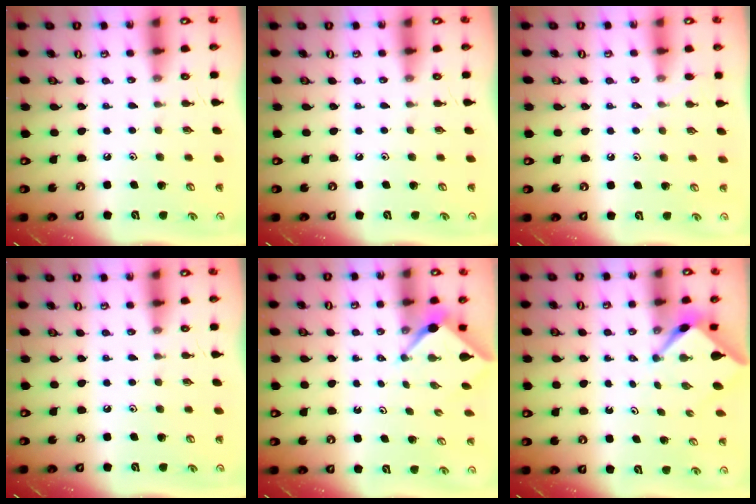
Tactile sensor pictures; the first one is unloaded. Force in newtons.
{"total": 0.0}
{"total": 4.5, "press": 4.4, "slide": 0.7}
{"total": 0.0}
{"total": 2.5, "press": 2.5, "slide": 0.3}
{"total": 2.5, "press": 2.5, "slide": 0.3}